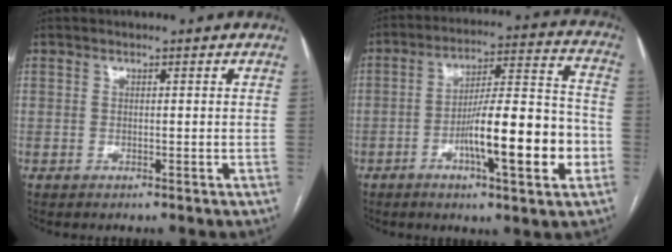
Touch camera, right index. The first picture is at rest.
{"total": 15.8, "force": [-4.8, 2.0, 14.9], "torque": [-0.238, 0.008, -0.074]}